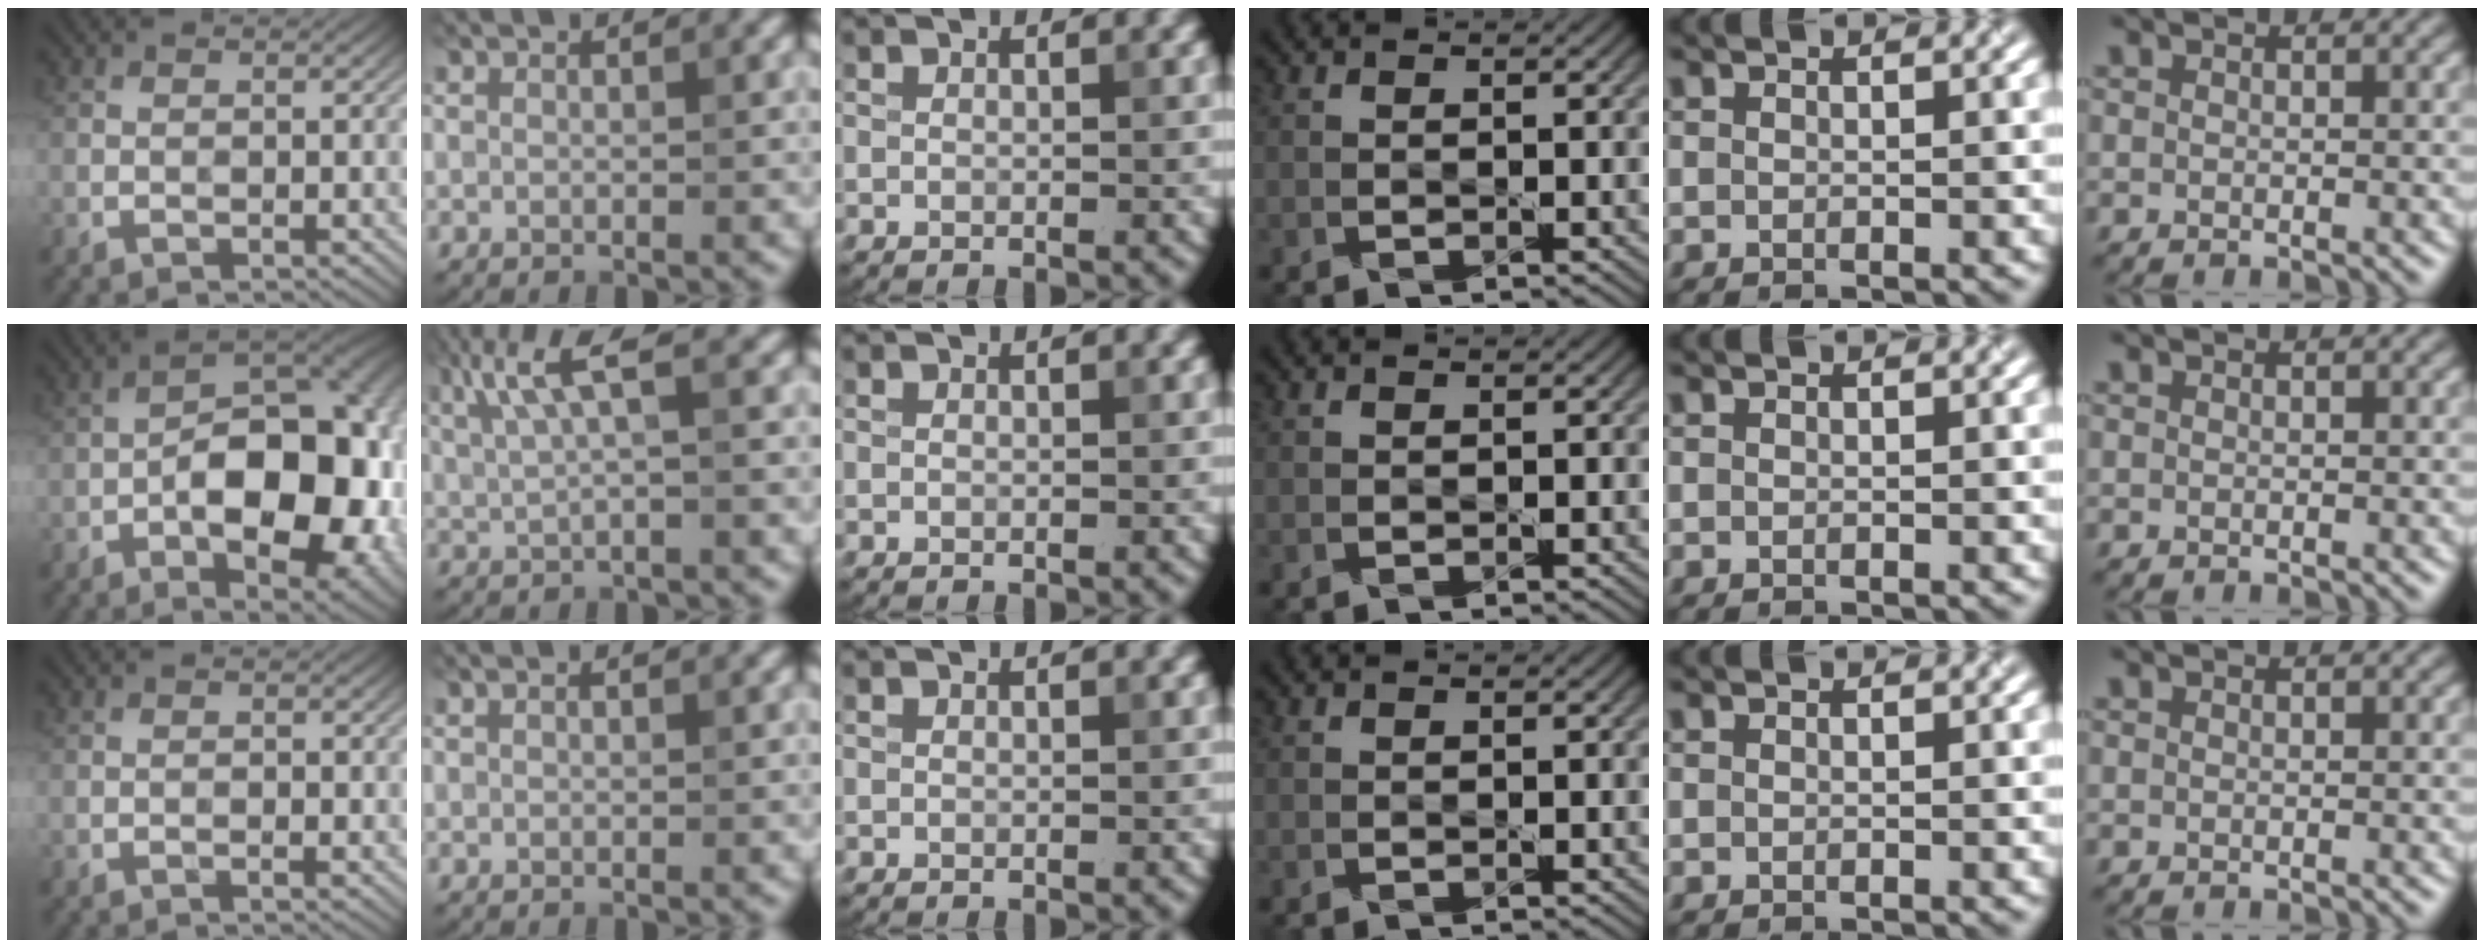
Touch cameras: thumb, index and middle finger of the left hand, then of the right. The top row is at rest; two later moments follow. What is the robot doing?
{"motion": "pour", "object": "bowl"}